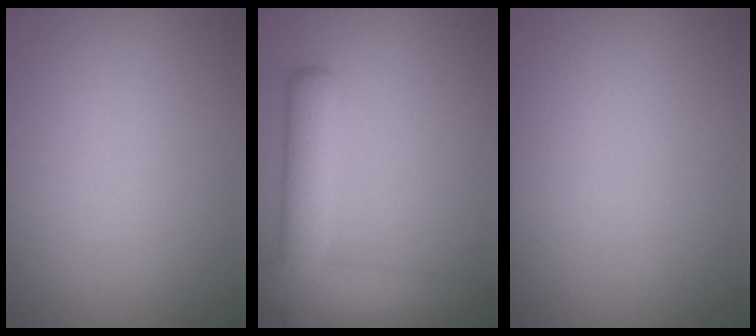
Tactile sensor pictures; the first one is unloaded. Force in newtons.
{"total": 5.3, "press": 5.3, "slide": 0.4}
{"total": 0.0}